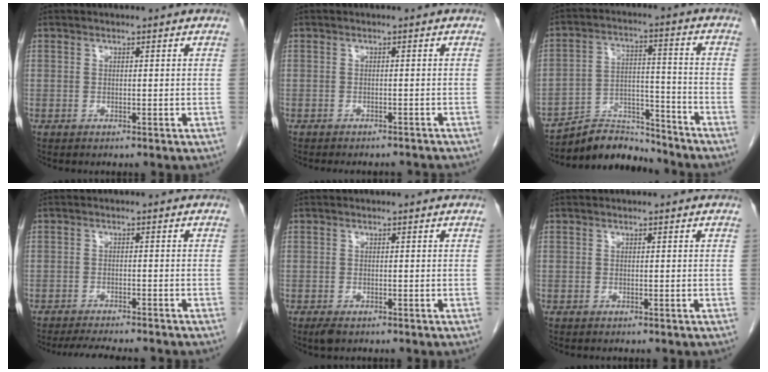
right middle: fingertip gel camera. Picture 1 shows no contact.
{"total": 6.7, "force": [-6.2, 1.8, 1.9], "torque": [-0.015, -0.004, -0.069]}
{"total": 9.3, "force": [-9.1, 1.6, 0.2], "torque": [-0.001, 0.030, -0.162]}
{"total": 8.8, "force": [-8.0, 1.3, 3.6], "torque": [-0.052, -0.013, -0.110]}
{"total": 1.5, "force": [-1.0, 0.6, 1.0], "torque": [-0.021, -0.003, -0.013]}
{"total": 0.0}